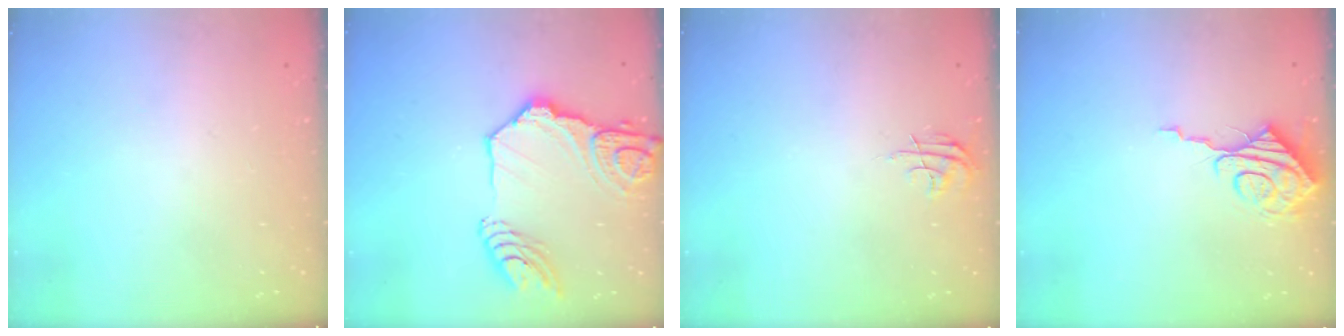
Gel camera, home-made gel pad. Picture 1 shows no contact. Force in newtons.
{"total": 18.2, "press": 18.1, "slide": 2.0}
{"total": 4.8, "press": 4.8, "slide": 0.4}
{"total": 9.7, "press": 9.6, "slide": 0.8}